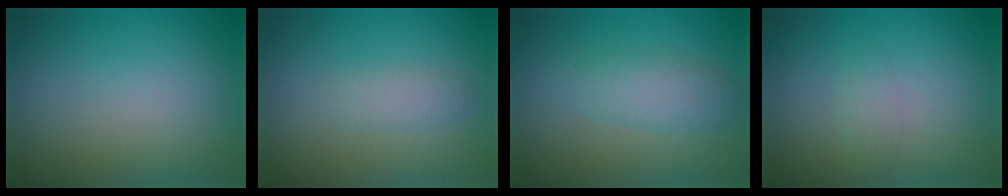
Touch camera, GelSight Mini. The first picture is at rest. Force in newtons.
{"total": 1.4, "press": 1.4, "slide": 0.0}
{"total": 2.6, "press": 2.6, "slide": 0.1}
{"total": 1.1, "press": 1.1, "slide": 0.0}